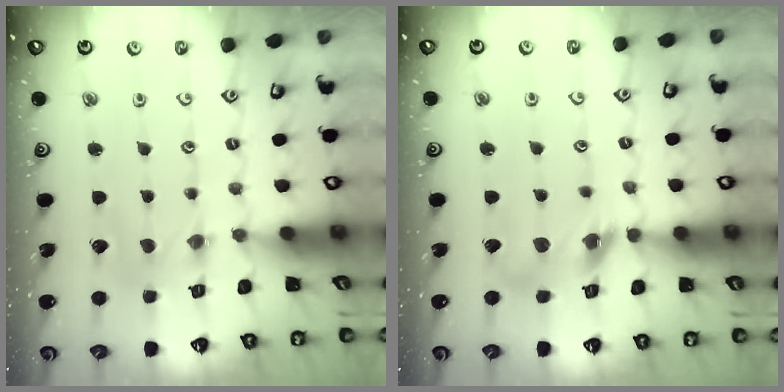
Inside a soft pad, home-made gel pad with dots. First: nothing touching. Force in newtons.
{"total": 11.1, "press": 11.0, "slide": 1.4}